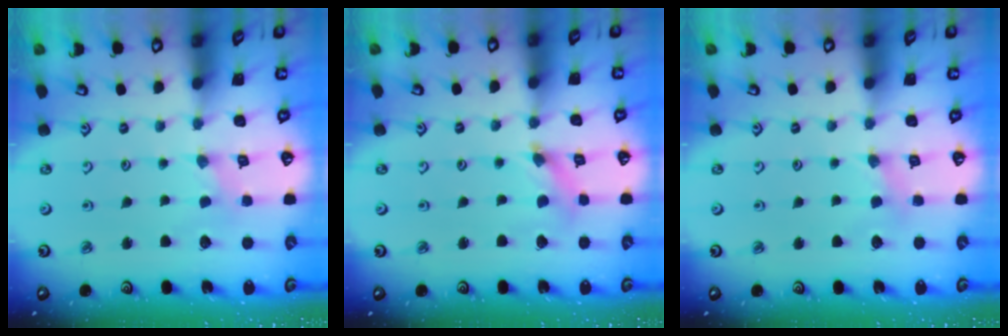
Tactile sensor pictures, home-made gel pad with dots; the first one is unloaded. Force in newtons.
{"total": 2.5, "press": 2.5, "slide": 0.1}
{"total": 2.6, "press": 2.6, "slide": 0.4}